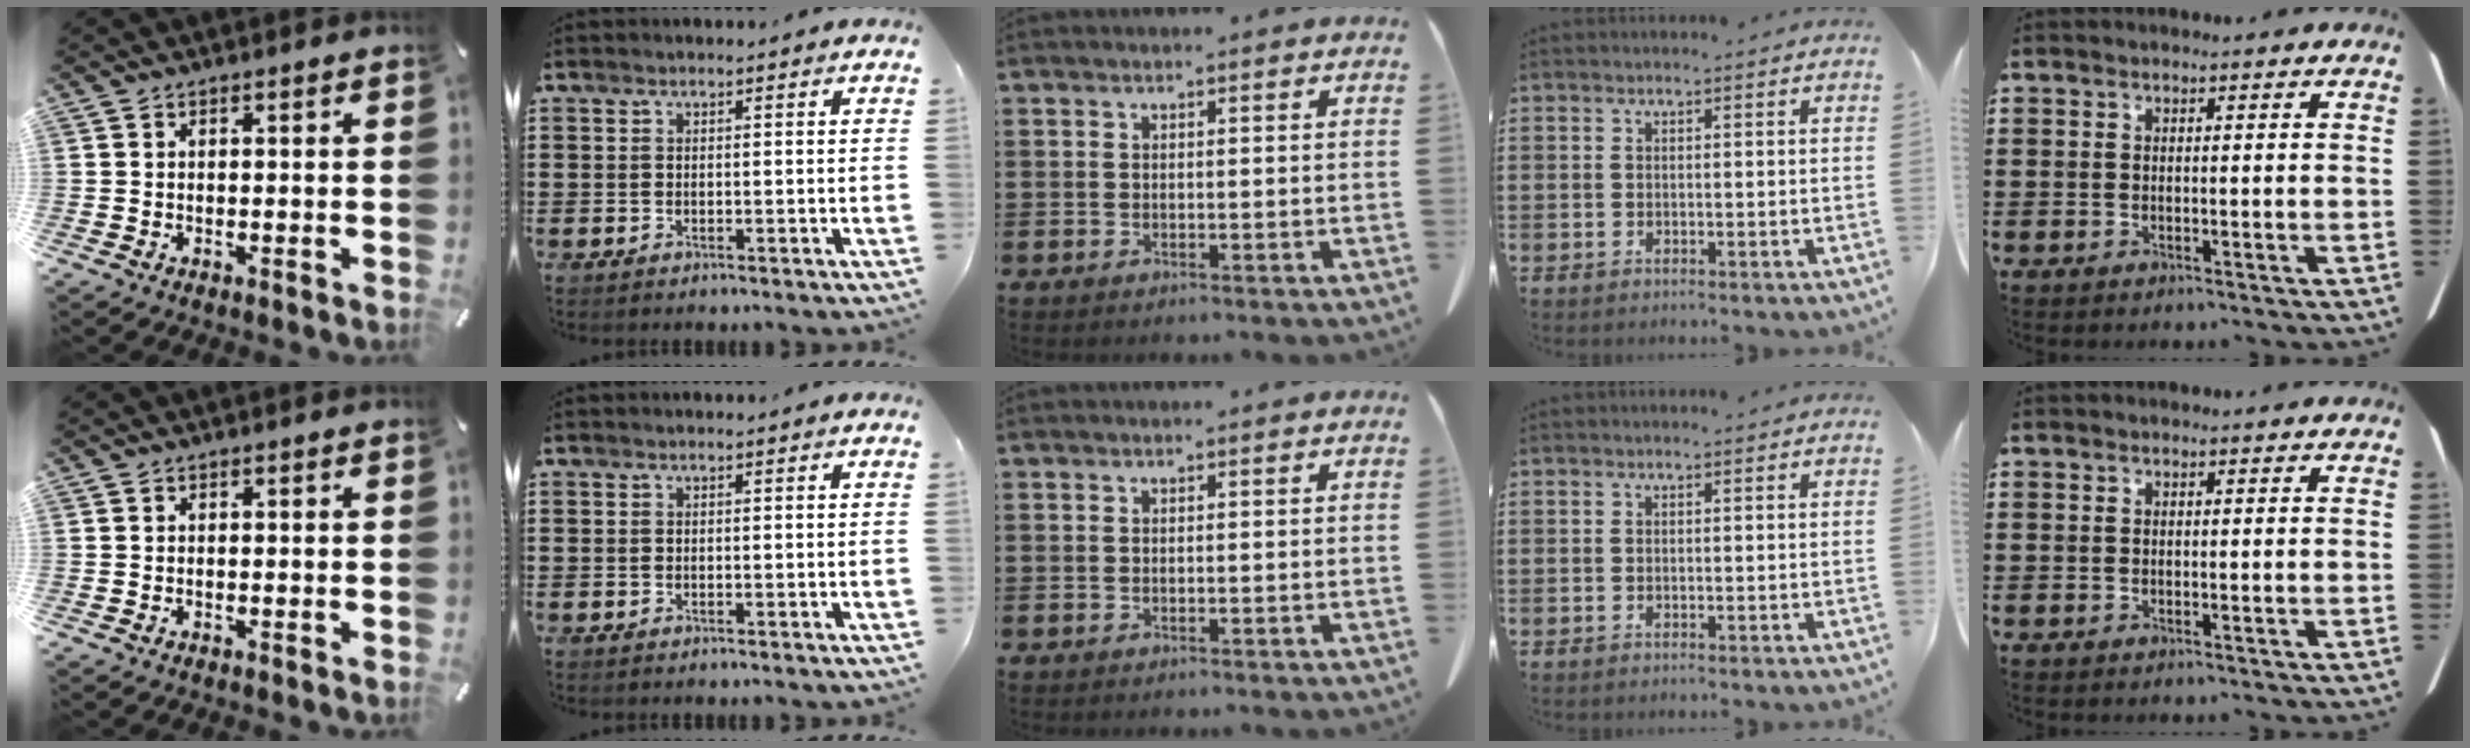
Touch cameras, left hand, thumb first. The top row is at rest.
{}